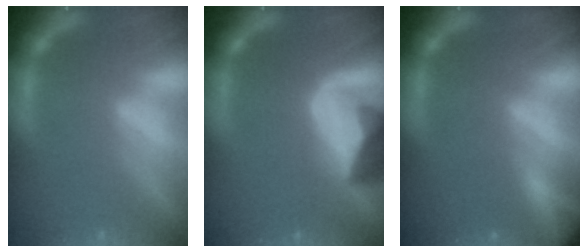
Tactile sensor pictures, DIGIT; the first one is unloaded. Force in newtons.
{"total": 10.0}
{"total": 6.5}